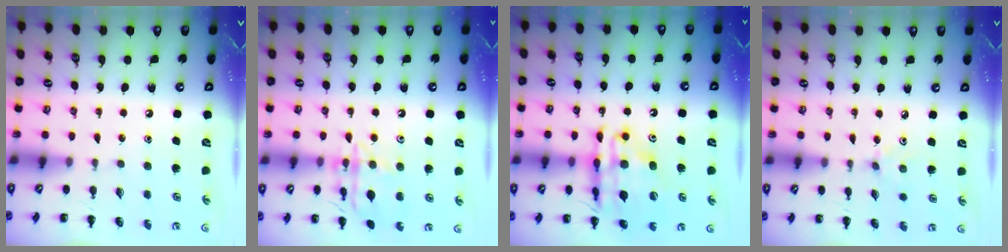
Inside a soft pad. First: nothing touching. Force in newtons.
{"total": 13.7, "press": 13.7, "slide": 0.6}
{"total": 19.3, "press": 18.8, "slide": 4.2}
{"total": 1.9, "press": 1.8, "slide": 0.7}